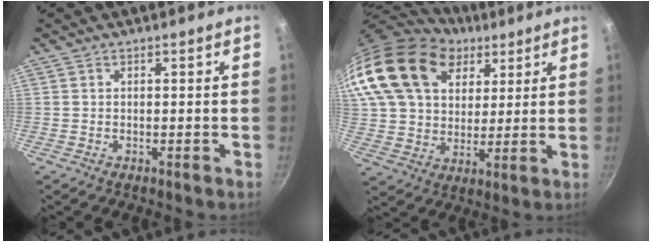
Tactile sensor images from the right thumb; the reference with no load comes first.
{"total": 25.3, "force": [12.2, 17.6, 13.5], "torque": [-0.263, -0.001, 0.224]}